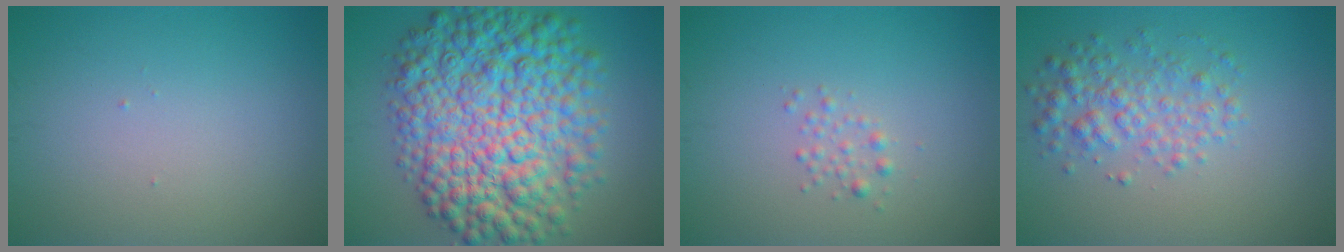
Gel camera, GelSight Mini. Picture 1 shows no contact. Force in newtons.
{"total": 12.9, "press": 12.9, "slide": 0.0}
{"total": 1.1, "press": 1.1, "slide": 0.0}
{"total": 3.4, "press": 3.4, "slide": 0.0}